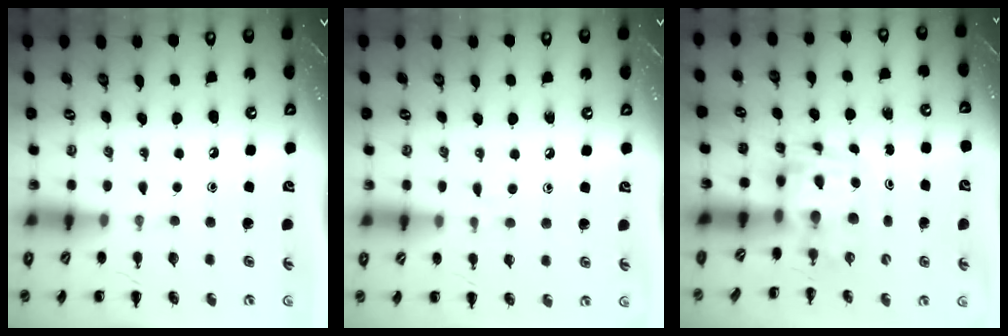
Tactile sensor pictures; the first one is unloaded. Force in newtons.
{"total": 3.5, "press": 3.1, "slide": 1.6}
{"total": 3.4, "press": 3.4, "slide": 0.6}